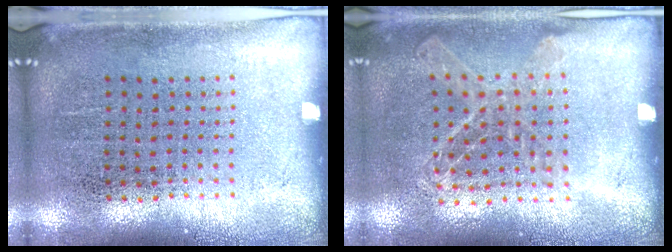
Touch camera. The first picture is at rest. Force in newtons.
{"total": 1.1, "press": 1.1, "slide": 0.3}